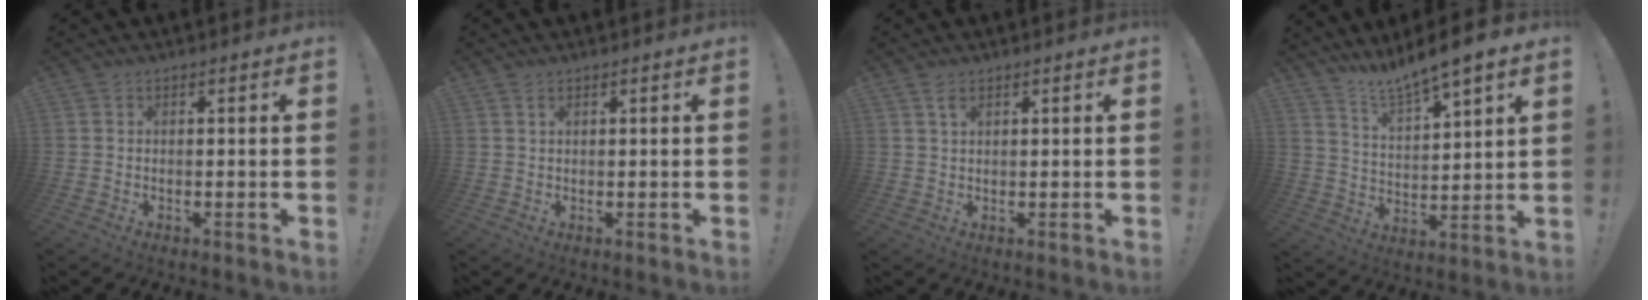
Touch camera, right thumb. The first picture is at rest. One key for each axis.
{"total": 1.3, "fx": 0.8, "fy": 0.6, "fz": 0.8, "tx": -0.017, "ty": 0.001, "tz": 0.015}
{"total": 2.6, "fx": 1.6, "fy": 1.2, "fz": 1.7, "tx": -0.029, "ty": -0.004, "tz": 0.027}
{"total": 8.9, "fx": 8.3, "fy": 0.3, "fz": 3.2, "tx": -0.070, "ty": -0.070, "tz": 0.143}